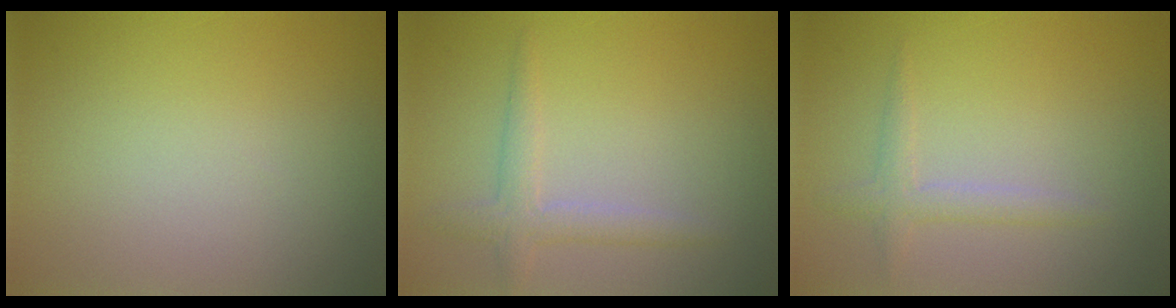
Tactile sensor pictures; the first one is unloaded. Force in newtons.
{"total": 2.3, "press": 2.3, "slide": 0.1}
{"total": 1.7, "press": 1.7, "slide": 0.1}